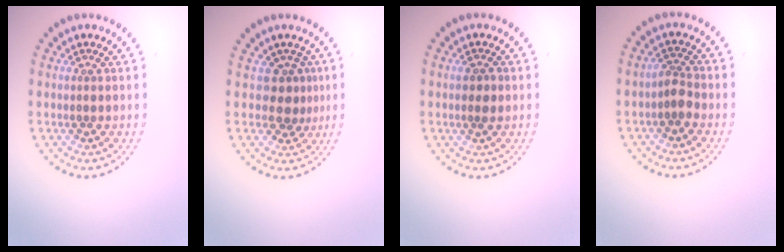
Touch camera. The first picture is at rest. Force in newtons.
{"total": 2.3, "press": 1.5, "slide": 1.7}
{"total": 1.5, "press": 1.5, "slide": 0.1}
{"total": 1.7, "press": 1.4, "slide": 0.9}